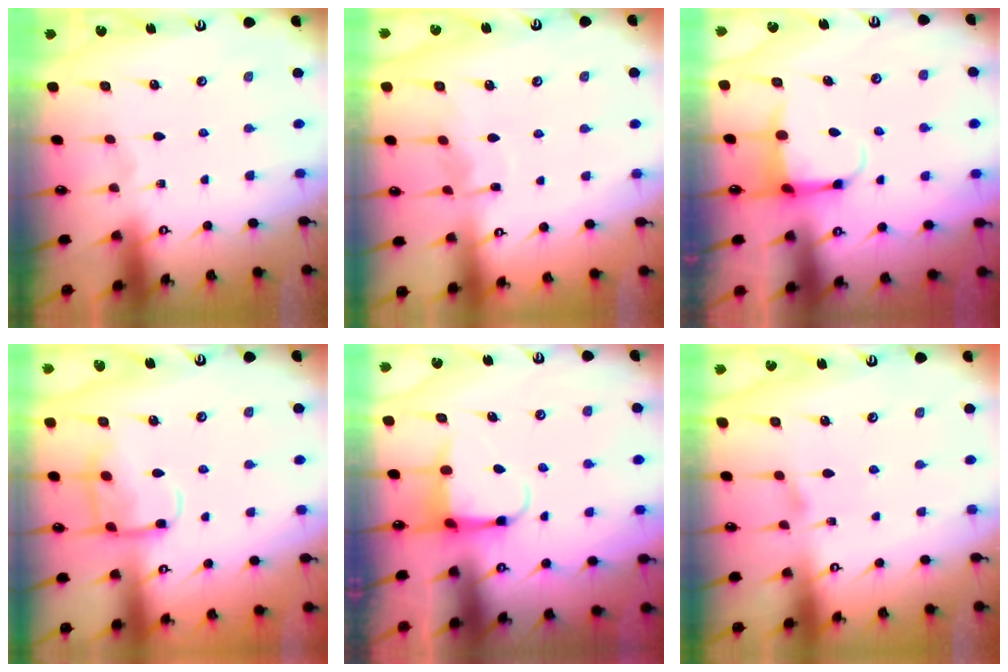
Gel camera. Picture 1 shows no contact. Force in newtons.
{"total": 4.8, "press": 4.8, "slide": 0.5}
{"total": 4.0, "press": 3.9, "slide": 1.0}
{"total": 11.2, "press": 11.1, "slide": 1.2}
{"total": 4.0, "press": 3.9, "slide": 0.4}
{"total": 4.4, "press": 4.4, "slide": 0.5}